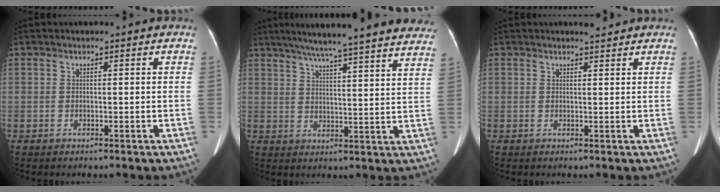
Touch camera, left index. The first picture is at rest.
{"total": 26.5, "force": [23.1, 1.6, 12.9], "torque": [-0.198, -0.008, 0.289]}
{"total": 1.4, "force": [1.3, 0.2, 0.4], "torque": [-0.010, -0.003, 0.023]}